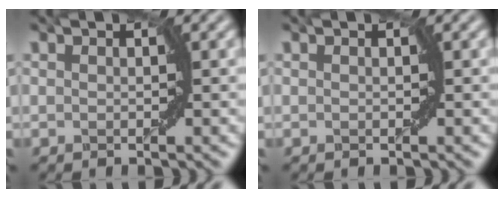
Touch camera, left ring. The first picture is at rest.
{"total": 0.0}